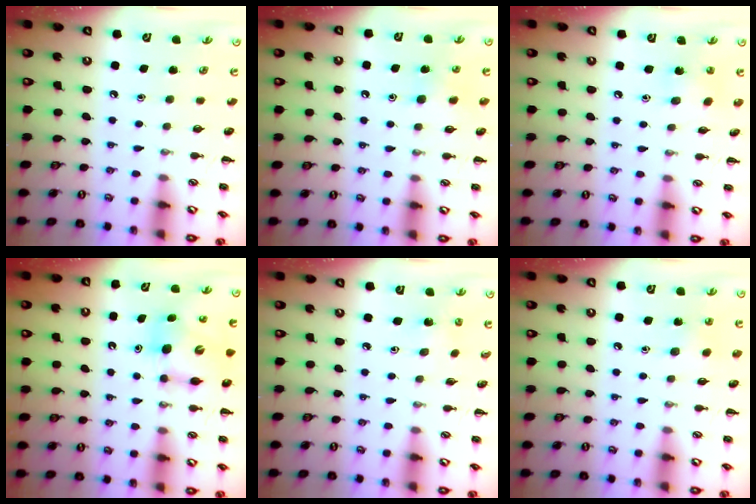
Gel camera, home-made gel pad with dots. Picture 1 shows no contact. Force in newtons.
{"total": 7.6, "press": 7.4, "slide": 1.7}
{"total": 4.3, "press": 4.1, "slide": 1.2}
{"total": 7.1, "press": 7.1, "slide": 0.5}
{"total": 1.9, "press": 1.8, "slide": 0.7}
{"total": 5.3, "press": 5.0, "slide": 1.6}